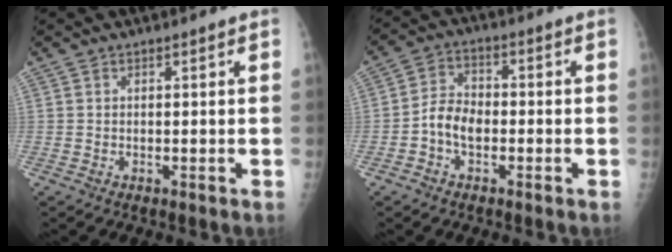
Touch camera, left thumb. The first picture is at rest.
{"total": 6.2, "force": [-2.0, 4.2, 4.1], "torque": [-0.063, 0.023, -0.048]}